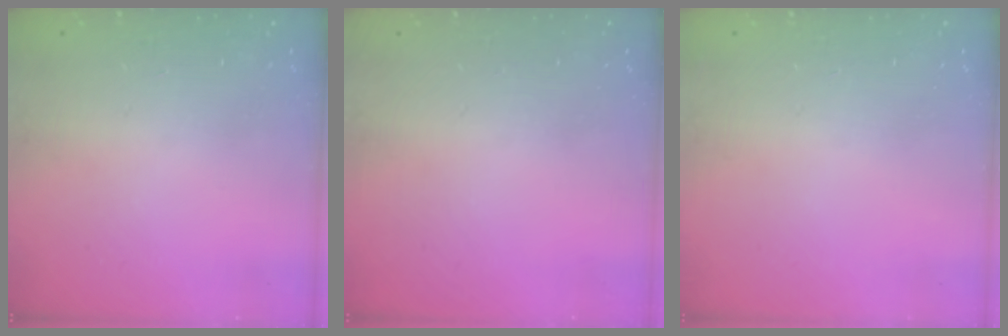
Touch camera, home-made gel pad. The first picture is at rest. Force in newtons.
{"total": 0.0}
{"total": 8.9, "press": 3.1, "slide": 8.3}